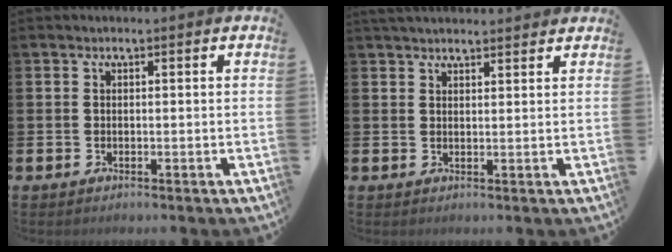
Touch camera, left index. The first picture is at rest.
{"total": 2.7, "force": [2.6, 0.4, 0.5], "torque": [-0.009, -0.008, 0.047]}